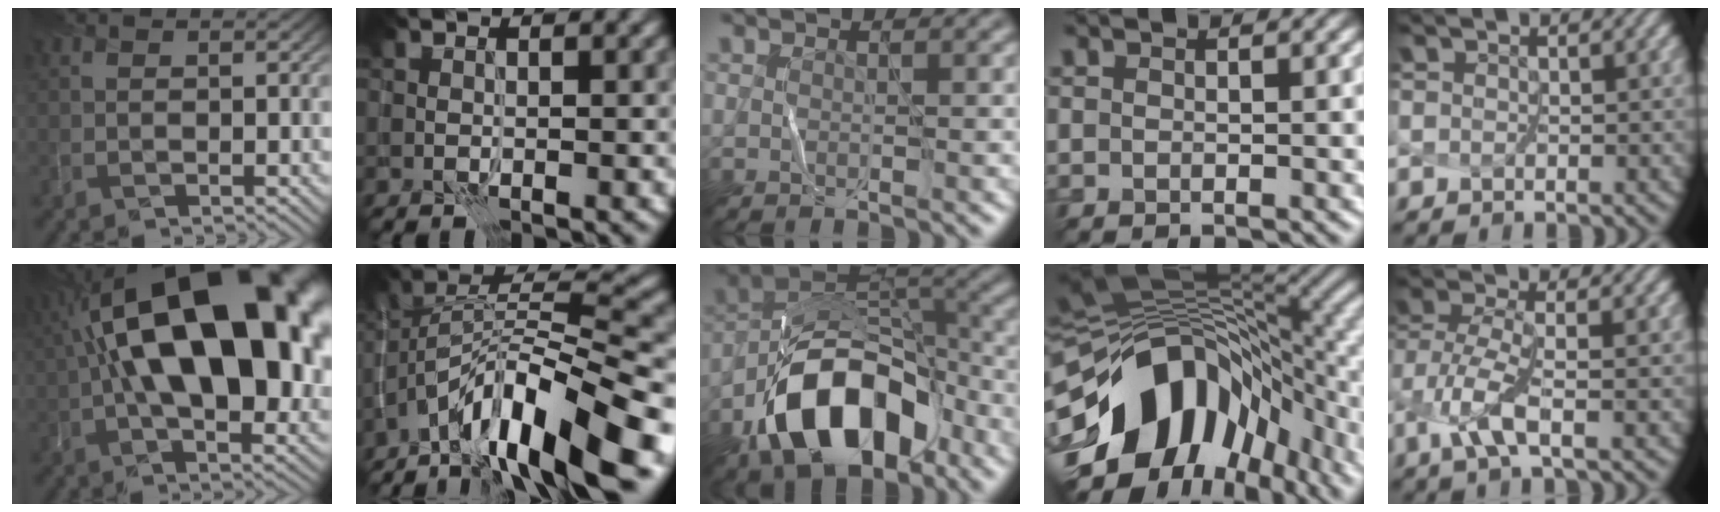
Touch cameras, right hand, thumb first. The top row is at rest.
{"thumb": {"total": 21.7, "force": [3.5, 11.0, 18.4], "torque": [-0.303, 0.026, 0.050]}, "index": {"total": 14.2, "force": [-8.5, 3.7, 10.8], "torque": [-0.187, 0.022, -0.151]}, "middle": {"total": 12.2, "force": [-6.6, 6.5, 8.0], "torque": [-0.140, 0.006, -0.123]}, "ring": {"total": 15.4, "force": [-5.0, 9.8, 10.7], "torque": [-0.211, -0.002, -0.062]}, "little": {"total": 3.7, "force": [-1.3, 1.0, 3.4], "torque": [-0.086, 0.001, -0.021]}}